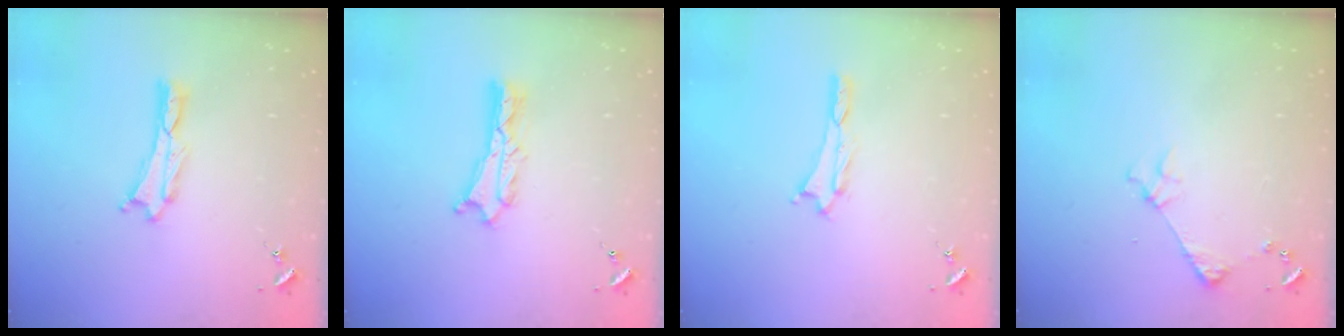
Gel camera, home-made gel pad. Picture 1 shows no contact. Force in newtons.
{"total": 2.7, "press": 2.6, "slide": 0.3}
{"total": 0.7, "press": 0.7, "slide": 0.3}
{"total": 3.2, "press": 3.2, "slide": 0.3}